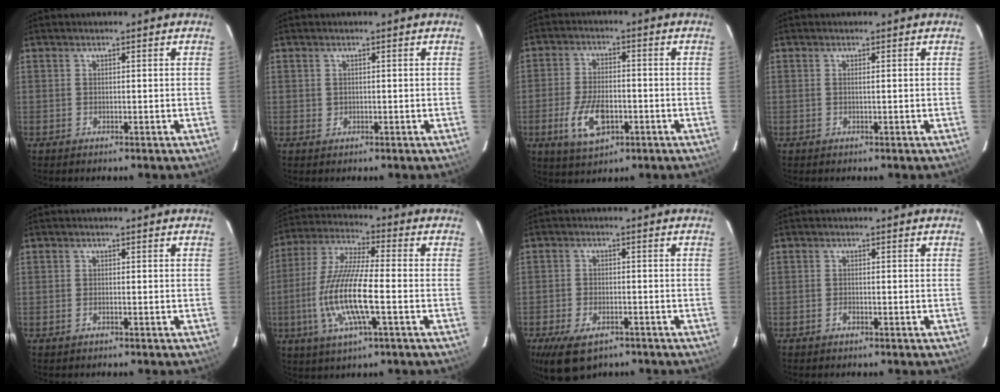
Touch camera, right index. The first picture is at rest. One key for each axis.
{"total": 0.6, "fx": 0.2, "fy": 0.6, "fz": 0.1, "tx": 0.001, "ty": 0.002, "tz": 0.004}
{"total": 9.7, "fx": -3.5, "fy": 4.8, "fz": 7.7, "tx": -0.166, "ty": -0.008, "tz": -0.057}
{"total": 0.6, "fx": 0.1, "fy": -0.2, "fz": 0.5, "tx": -0.011, "ty": -0.001, "tz": 0.000}
{"total": 0.6, "fx": -0.4, "fy": 0.2, "fz": 0.4, "tx": -0.007, "ty": 0.000, "tz": -0.009}
{"total": 15.0, "fx": -3.5, "fy": 2.7, "fz": 14.3, "tx": -0.294, "ty": -0.010, "tz": -0.067}
{"total": 9.3, "fx": -6.0, "fy": 4.7, "fz": 5.4, "tx": -0.123, "ty": -0.020, "tz": -0.100}
{"total": 0.9, "fx": -0.5, "fy": 0.4, "fz": 0.7, "tx": -0.014, "ty": 0.001, "tz": -0.010}